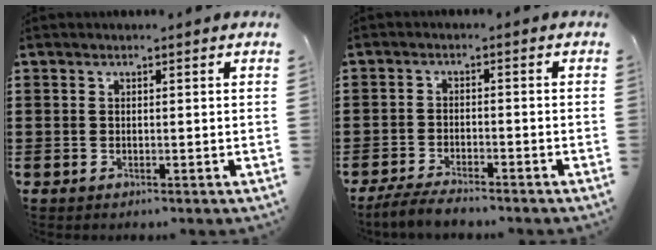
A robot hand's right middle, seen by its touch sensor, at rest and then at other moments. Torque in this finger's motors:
{"motor_torque": [2.00, -0.14, 0.24, 0.07]}